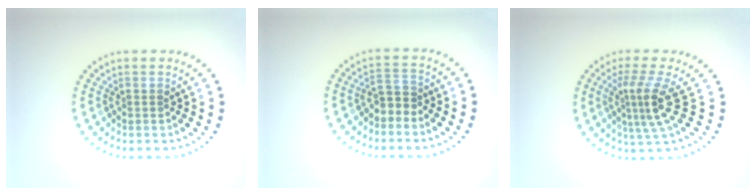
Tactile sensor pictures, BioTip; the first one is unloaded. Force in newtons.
{"total": 1.8, "press": 1.6, "slide": 0.9}
{"total": 3.8, "press": 2.6, "slide": 2.8}